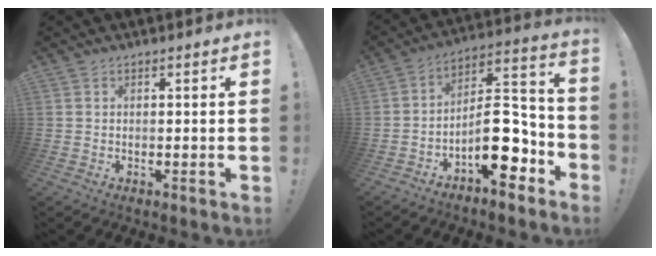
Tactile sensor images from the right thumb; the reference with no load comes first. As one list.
[{"total": 15.5, "force": [-6.5, 7.4, 11.9], "torque": [-0.172, 0.041, -0.096]}]